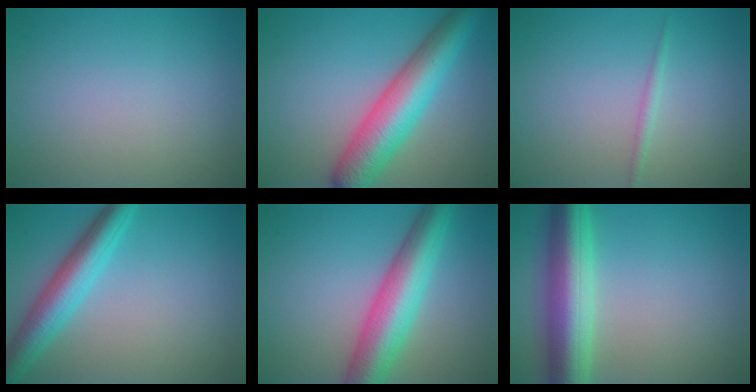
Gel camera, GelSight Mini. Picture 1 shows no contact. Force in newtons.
{"total": 7.9, "press": 7.9, "slide": 0.3}
{"total": 0.9, "press": 0.9, "slide": 0.0}
{"total": 5.3, "press": 5.3, "slide": 0.2}
{"total": 7.9, "press": 7.9, "slide": 0.2}
{"total": 8.2, "press": 8.1, "slide": 0.3}